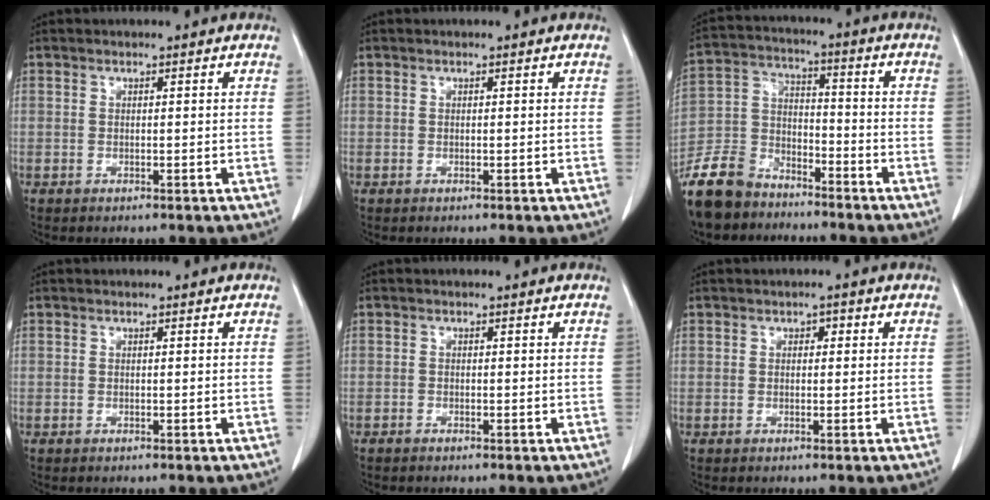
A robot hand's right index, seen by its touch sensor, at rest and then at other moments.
{"total": 0.0}
{"total": 14.9, "force": [-11.8, 7.6, 5.2], "torque": [-0.133, 0.007, -0.219]}
{"total": 0.0}
{"total": 0.6, "force": [-0.4, 0.4, 0.2], "torque": [-0.008, 0.001, -0.009]}
{"total": 1.6, "force": [0.4, 1.1, 1.1], "torque": [-0.026, 0.015, 0.008]}